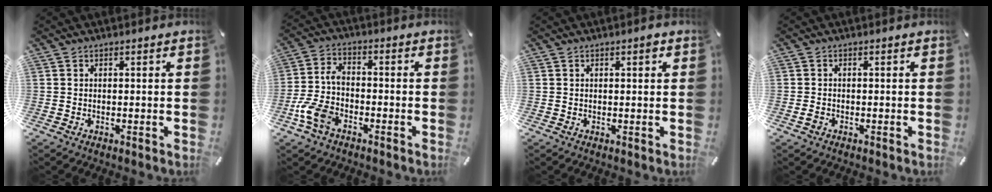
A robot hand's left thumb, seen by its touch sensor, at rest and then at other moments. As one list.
[{"total": 8.1, "force": [-3.8, 4.9, 5.3], "torque": [-0.122, 0.016, -0.073]}, {"total": 1.2, "force": [0.5, 0.6, 1.0], "torque": [-0.012, 0.003, 0.005]}, {"total": 1.0, "force": [-0.5, 0.7, 0.5], "torque": [-0.009, 0.000, -0.009]}]